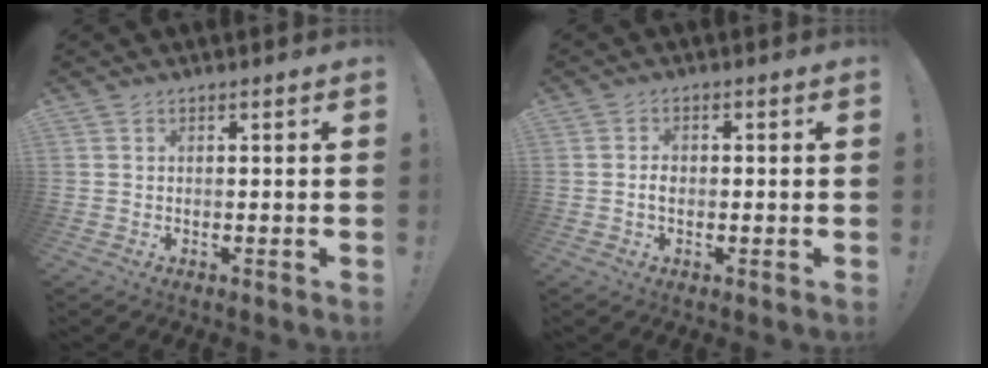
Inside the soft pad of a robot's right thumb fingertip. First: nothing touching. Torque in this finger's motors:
{"motor_torque": [0.03, 0.06, -0.24, 0.28, 0.06]}